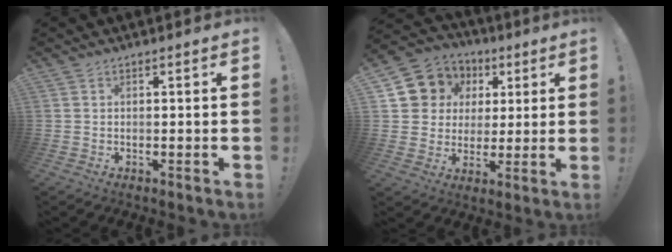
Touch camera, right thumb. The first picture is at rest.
{"total": 10.2, "force": [3.4, 9.4, 2.3], "torque": [-0.030, -0.026, 0.076]}